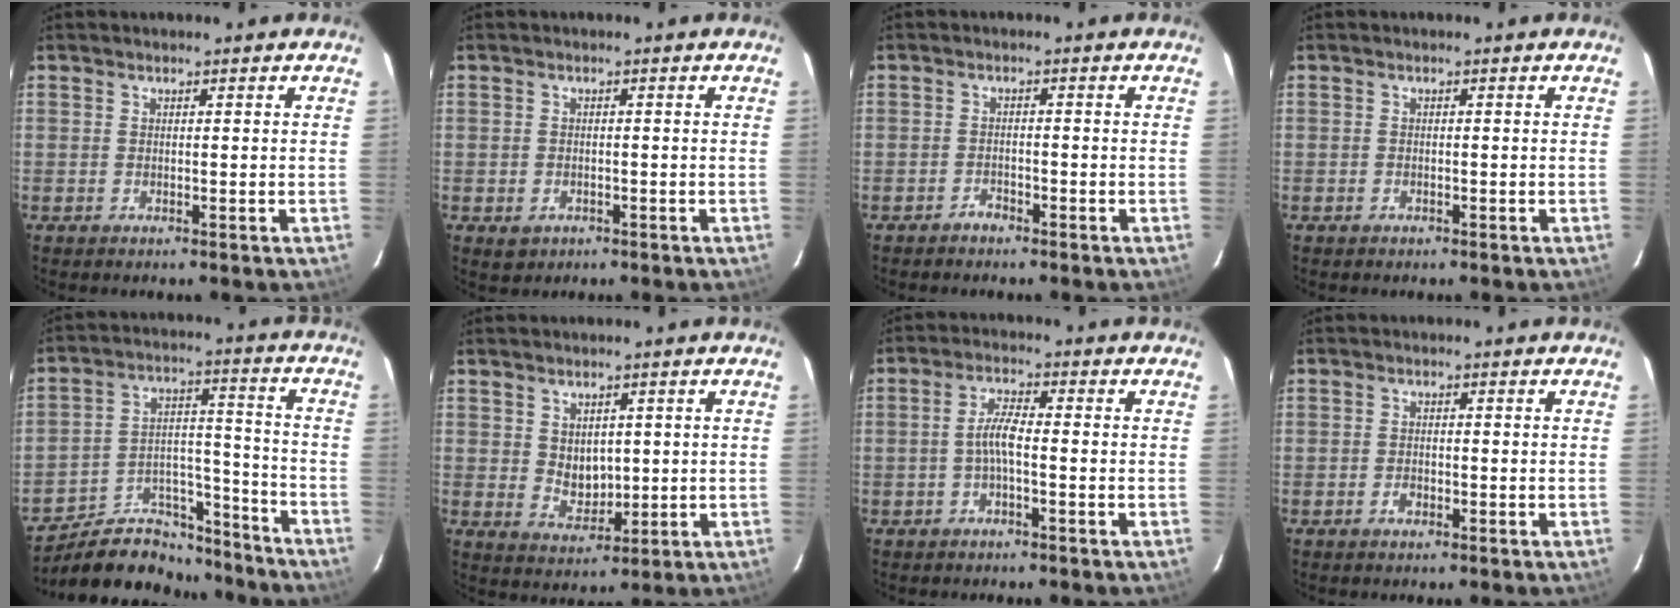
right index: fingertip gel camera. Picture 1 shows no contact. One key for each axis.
{"total": 2.7, "fx": -1.1, "fy": 2.3, "fz": 1.0, "tx": -0.023, "ty": 0.000, "tz": -0.009}
{"total": 1.7, "fx": -1.6, "fy": 0.6, "fz": 0.3, "tx": -0.008, "ty": 0.003, "tz": -0.028}
{"total": 0.9, "fx": -0.6, "fy": 0.6, "fz": 0.1, "tx": -0.002, "ty": 0.003, "tz": -0.010}
{"total": 17.1, "fx": -15.0, "fy": 7.3, "fz": 3.8, "tx": -0.070, "ty": 0.063, "tz": -0.226}
{"total": 4.9, "fx": 1.1, "fy": 3.9, "fz": 2.8, "tx": -0.043, "ty": -0.002, "tz": 0.030}
{"total": 3.8, "fx": -1.1, "fy": 0.7, "fz": 3.6, "tx": -0.075, "ty": 0.009, "tz": -0.022}
{"total": 1.6, "fx": -0.8, "fy": 1.0, "fz": 0.9, "tx": -0.017, "ty": 0.001, "tz": -0.015}